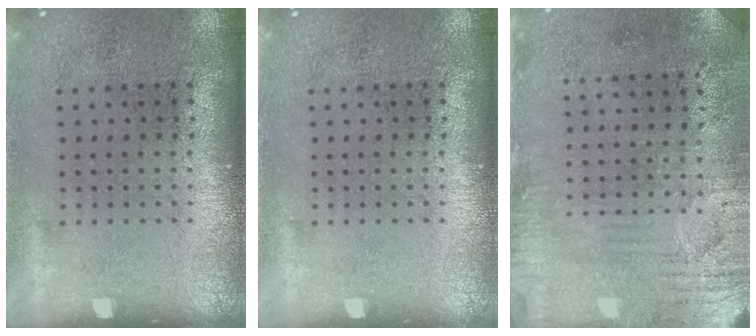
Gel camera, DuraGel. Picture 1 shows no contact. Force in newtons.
{"total": 0.0}
{"total": 3.2, "press": 2.6, "slide": 1.9}